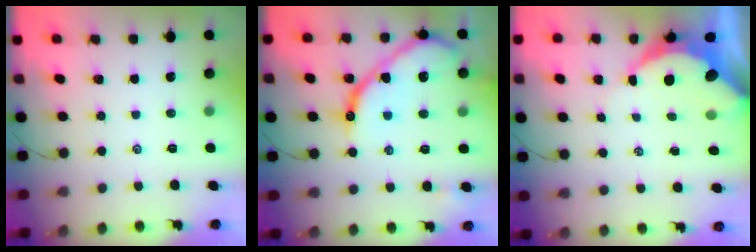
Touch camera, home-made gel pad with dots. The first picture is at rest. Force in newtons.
{"total": 14.4, "press": 14.3, "slide": 1.4}
{"total": 8.4, "press": 8.4, "slide": 0.9}